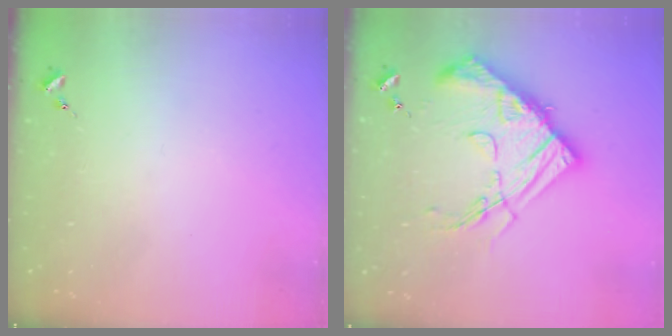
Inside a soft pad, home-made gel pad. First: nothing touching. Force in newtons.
{"total": 19.9, "press": 19.8, "slide": 2.0}